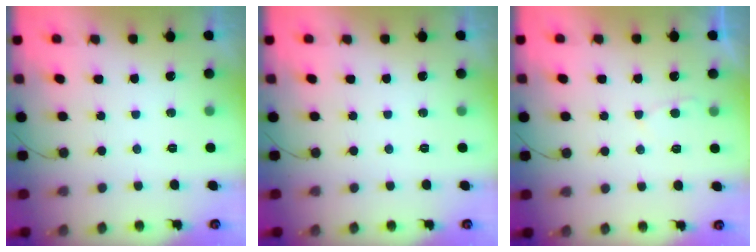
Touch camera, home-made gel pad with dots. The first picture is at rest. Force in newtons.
{"total": 0.0}
{"total": 2.5, "press": 2.5, "slide": 0.4}